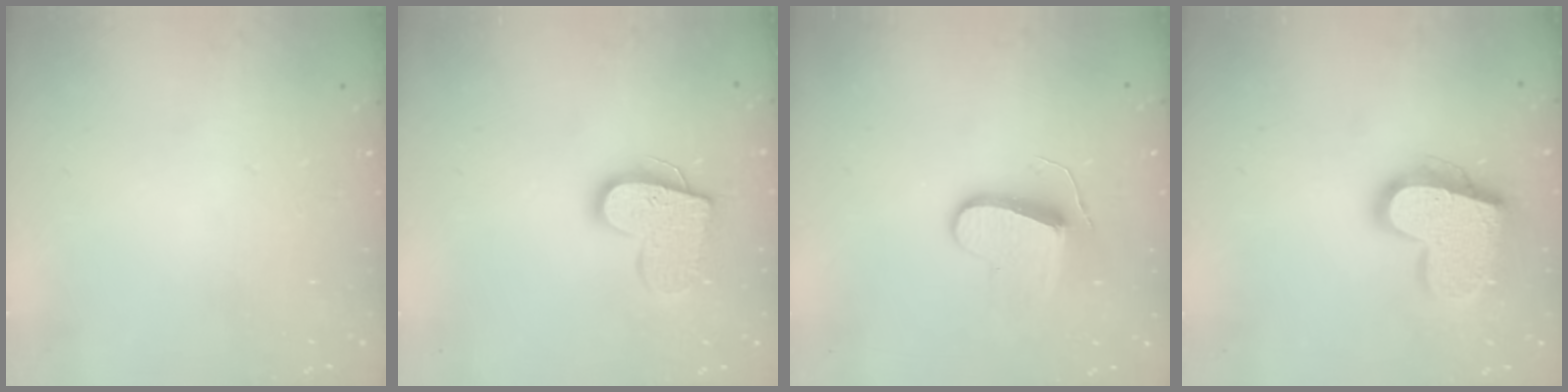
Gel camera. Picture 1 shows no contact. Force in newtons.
{"total": 14.2, "press": 14.2, "slide": 1.0}
{"total": 10.9, "press": 10.9, "slide": 0.7}
{"total": 20.3, "press": 20.3, "slide": 1.5}